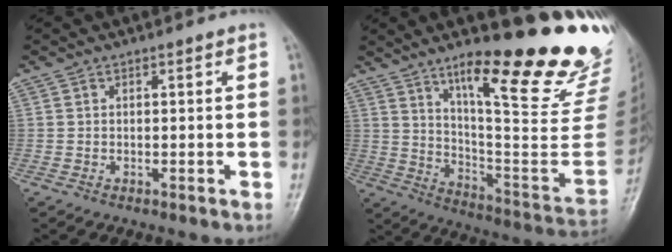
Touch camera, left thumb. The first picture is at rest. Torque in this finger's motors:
{"motor_torque": [2.71, 2.30, 1.08, -1.69, 0.18]}